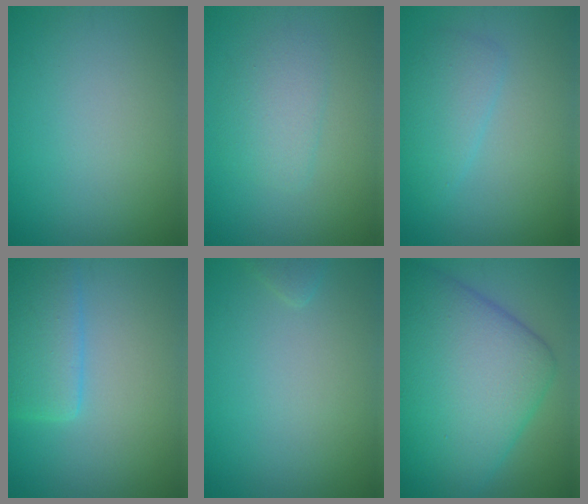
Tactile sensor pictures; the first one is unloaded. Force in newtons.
{"total": 2.4, "press": 2.4, "slide": 0.1}
{"total": 2.6, "press": 2.6, "slide": 0.1}
{"total": 4.6, "press": 4.6, "slide": 0.2}
{"total": 0.8, "press": 0.8, "slide": 0.1}
{"total": 14.0, "press": 14.0, "slide": 0.3}